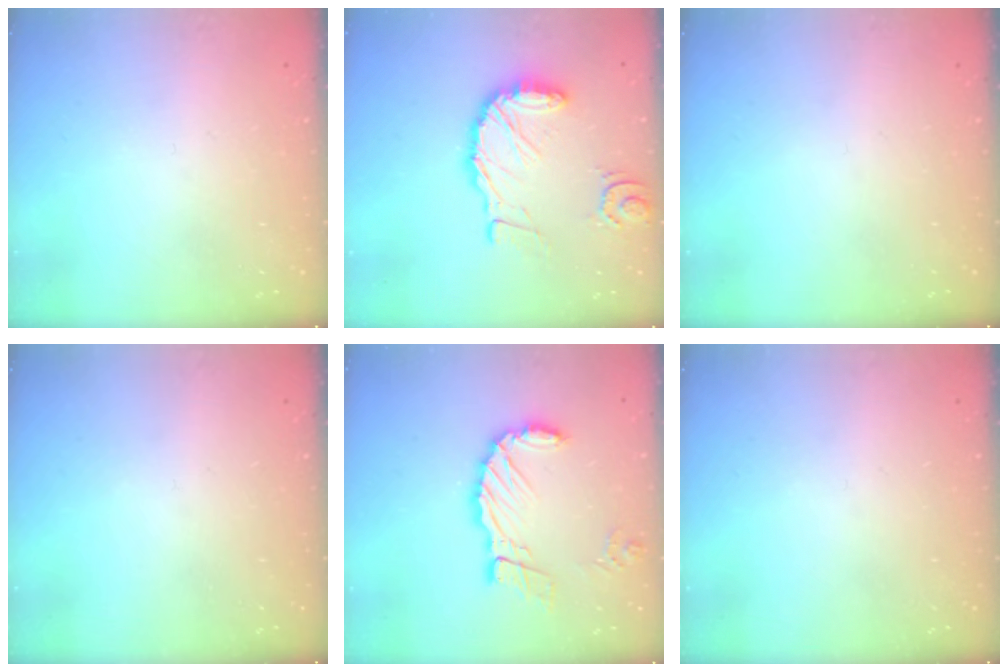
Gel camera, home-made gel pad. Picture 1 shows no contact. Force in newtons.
{"total": 14.3, "press": 14.2, "slide": 1.6}
{"total": 0.0}
{"total": 0.0}
{"total": 10.9, "press": 10.9, "slide": 0.8}
{"total": 0.0}